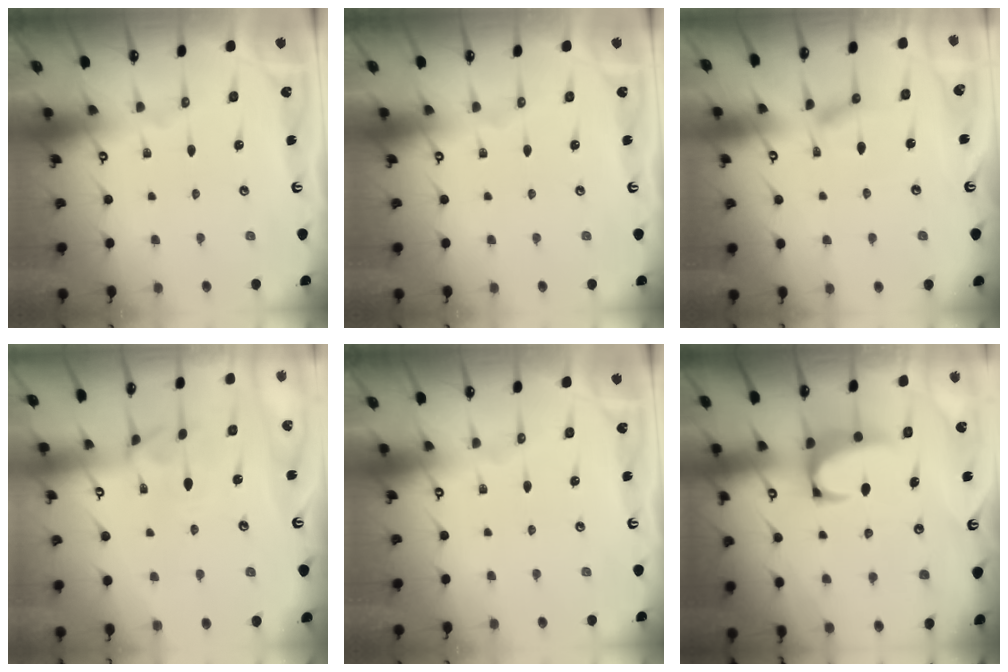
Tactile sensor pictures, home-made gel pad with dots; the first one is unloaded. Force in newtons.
{"total": 0.0}
{"total": 2.0, "press": 2.0, "slide": 0.5}
{"total": 1.1, "press": 0.8, "slide": 0.7}
{"total": 0.0}
{"total": 2.2, "press": 2.0, "slide": 1.0}